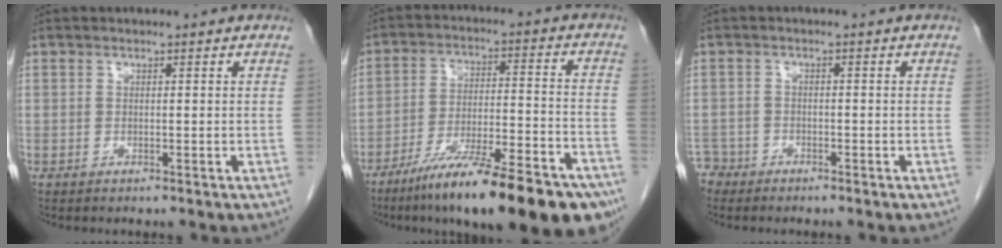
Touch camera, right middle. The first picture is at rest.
{"total": 22.5, "force": [-16.4, 3.4, 15.1], "torque": [-0.171, -0.002, -0.260]}
{"total": 3.0, "force": [-2.7, 1.3, -0.6], "torque": [0.010, 0.003, -0.054]}